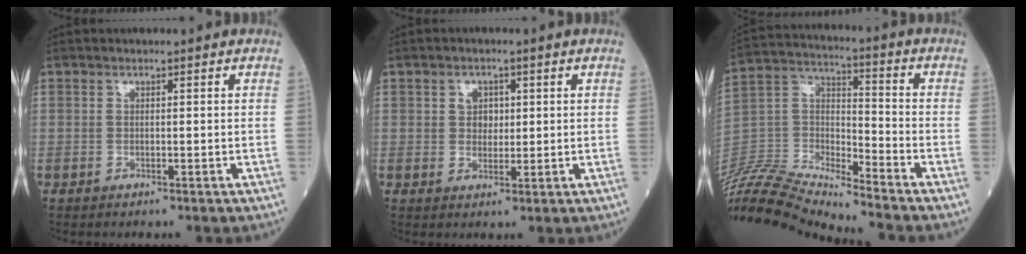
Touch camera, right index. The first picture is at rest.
{"total": 2.7, "force": [0.8, 2.0, 1.6], "torque": [-0.021, 0.002, 0.013]}
{"total": 16.6, "force": [-16.2, -0.2, 3.5], "torque": [-0.070, 0.036, -0.307]}